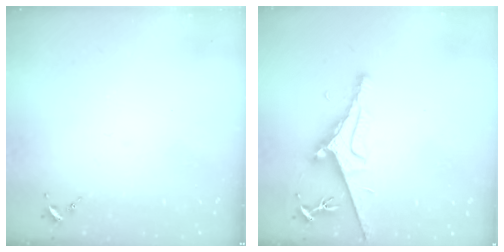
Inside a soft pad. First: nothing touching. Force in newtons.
{"total": 8.3, "press": 8.2, "slide": 1.4}